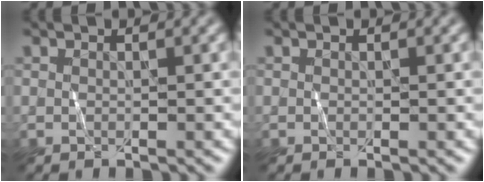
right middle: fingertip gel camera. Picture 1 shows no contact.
{"total": 0.0}